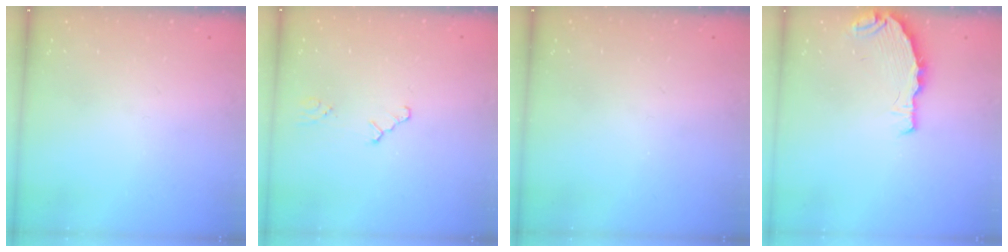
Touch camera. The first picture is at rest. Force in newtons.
{"total": 0.9, "press": 0.8, "slide": 0.2}
{"total": 0.0}
{"total": 4.9, "press": 4.9, "slide": 0.8}